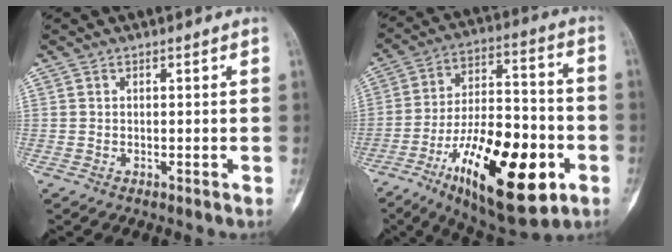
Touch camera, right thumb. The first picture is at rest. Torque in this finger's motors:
{"motor_torque": [0.66, 1.16, 1.43, -1.34, 0.18]}